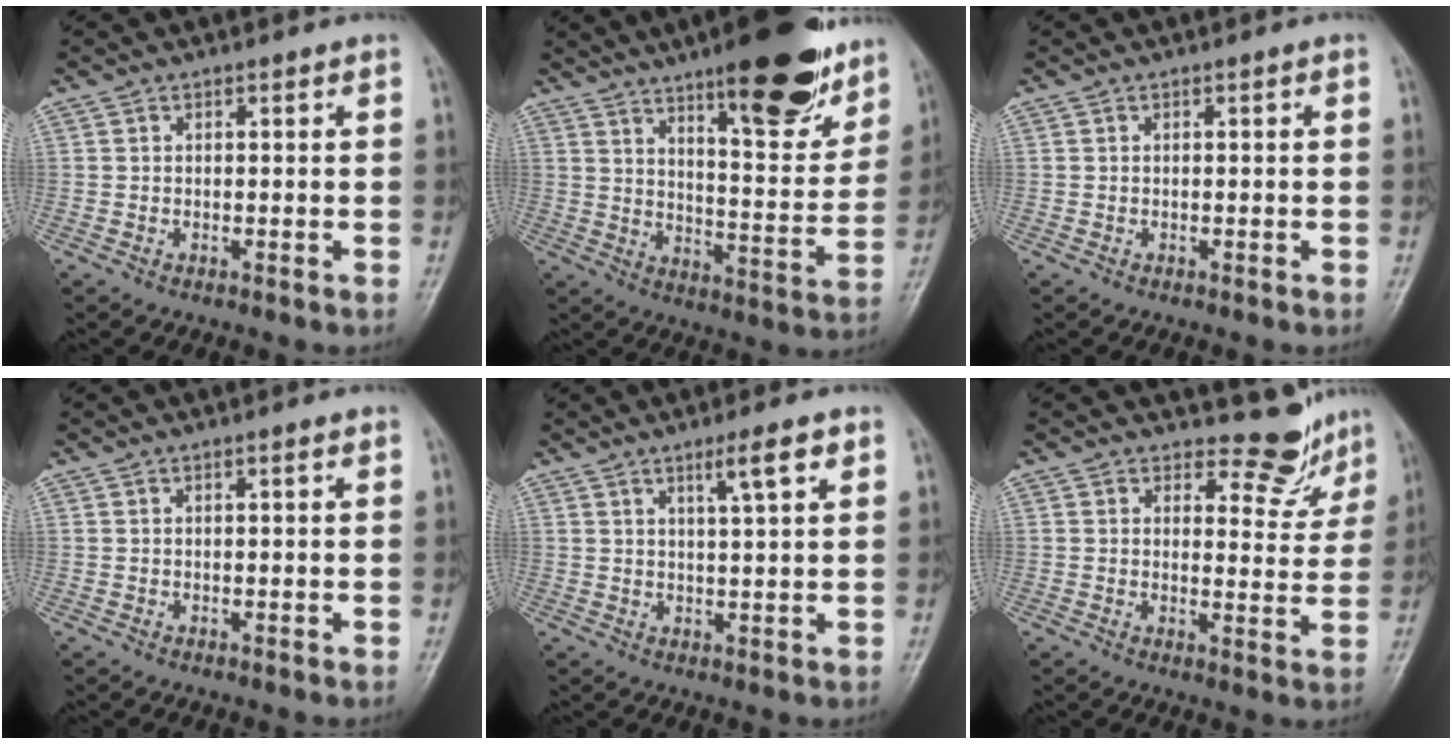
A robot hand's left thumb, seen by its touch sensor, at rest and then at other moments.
{"total": 19.7, "force": [12.7, 5.5, 14.0], "torque": [-0.160, -0.069, 0.192]}
{"total": 0.0}
{"total": 0.7, "force": [0.4, 0.1, 0.5], "torque": [-0.008, 0.000, 0.006]}
{"total": 4.9, "force": [2.8, 0.4, 4.0], "torque": [-0.064, -0.012, 0.048]}
{"total": 6.6, "force": [6.1, 2.6, 0.1], "torque": [0.026, -0.062, 0.073]}